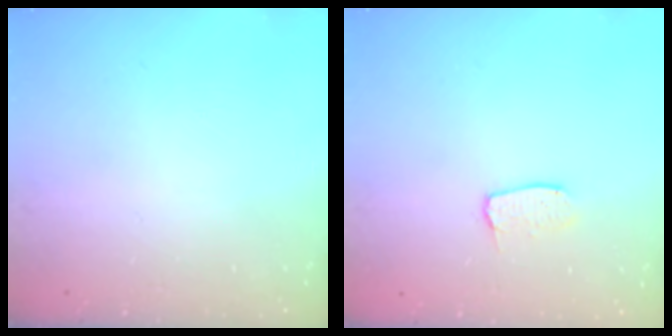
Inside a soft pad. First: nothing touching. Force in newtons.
{"total": 4.5, "press": 4.4, "slide": 0.3}